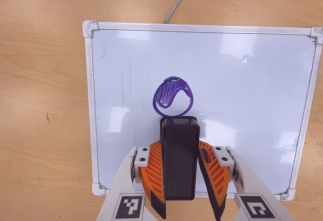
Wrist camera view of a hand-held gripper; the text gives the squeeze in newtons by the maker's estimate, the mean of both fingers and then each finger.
{"total": 4.3, "left": 3.5, "right": 5.1}